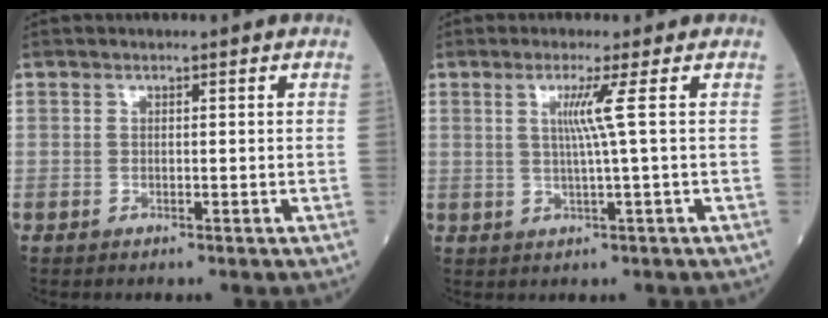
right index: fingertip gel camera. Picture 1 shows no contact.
{"total": 3.9, "force": [0.9, -1.5, 3.4], "torque": [-0.062, -0.005, 0.018]}